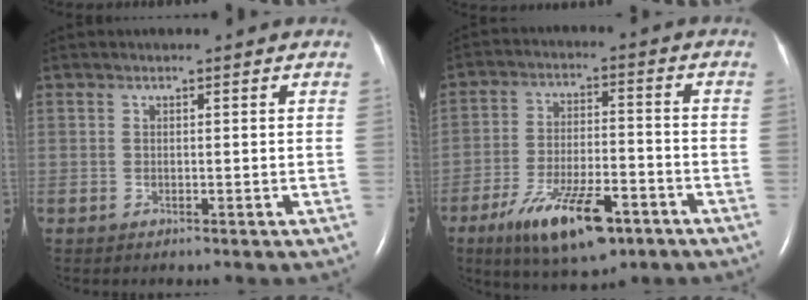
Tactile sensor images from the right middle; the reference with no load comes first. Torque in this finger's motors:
{"motor_torque": [1.35, -0.79, 0.36, 0.21]}